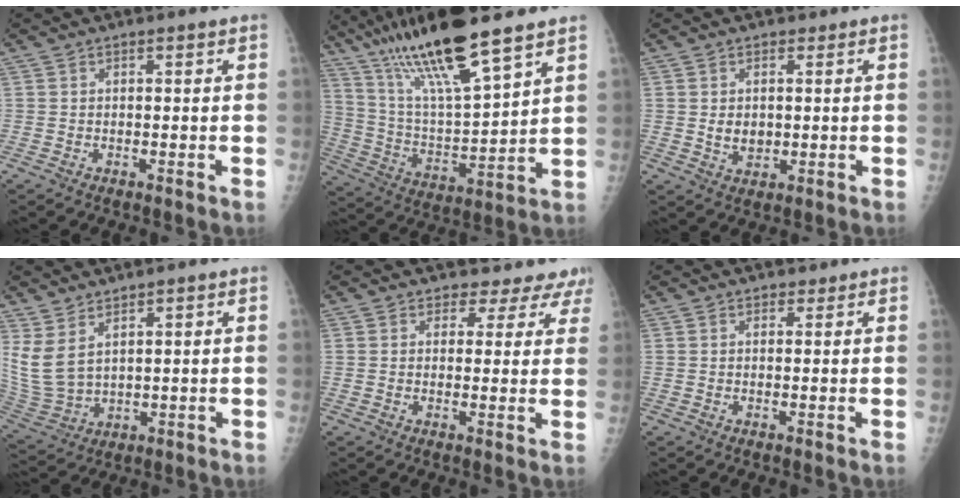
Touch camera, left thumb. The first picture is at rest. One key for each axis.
{"total": 20.5, "fx": 14.2, "fy": 3.1, "fz": 14.4, "tx": -0.256, "ty": -0.054, "tz": 0.266}
{"total": 3.6, "fx": 0.4, "fy": 2.9, "fz": 2.1, "tx": -0.020, "ty": -0.006, "tz": 0.013}
{"total": 8.1, "fx": 3.9, "fy": 4.7, "fz": 5.2, "tx": -0.107, "ty": -0.022, "tz": 0.095}
{"total": 6.2, "fx": 5.5, "fy": 3.0, "fz": 0.0, "tx": 0.040, "ty": -0.027, "tz": 0.042}
{"total": 0.8, "fx": 0.6, "fy": 0.5, "fz": 0.1, "tx": 0.006, "ty": -0.003, "tz": 0.005}